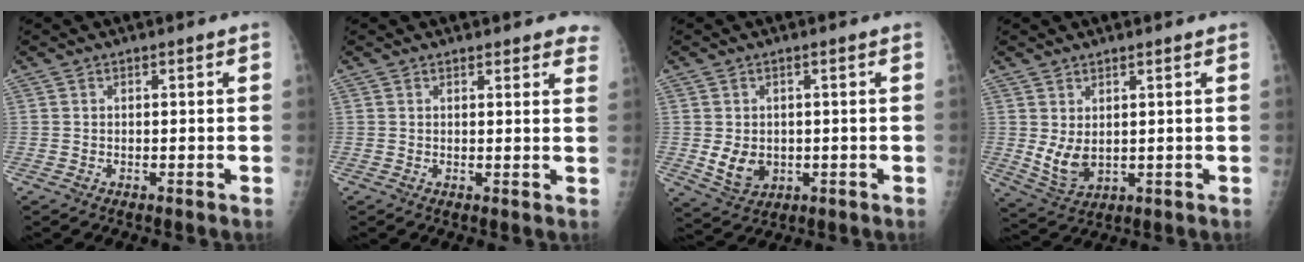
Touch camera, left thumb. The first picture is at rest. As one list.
[{"total": 5.7, "force": [5.1, 1.7, 1.8], "torque": [0.011, -0.018, 0.041]}, {"total": 5.5, "force": [-0.3, 4.3, 3.3], "torque": [-0.039, -0.008, 0.012]}, {"total": 6.0, "force": [1.4, 3.5, 4.6], "torque": [-0.077, -0.019, 0.041]}]